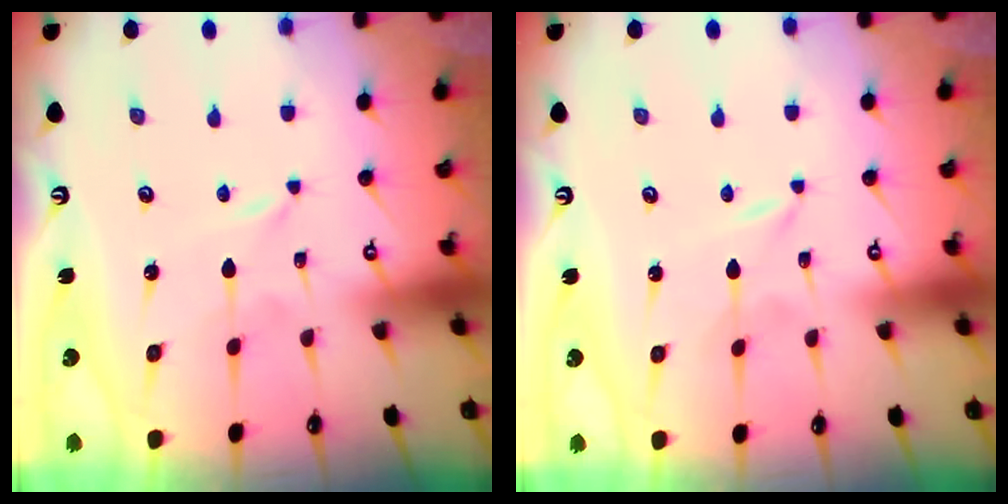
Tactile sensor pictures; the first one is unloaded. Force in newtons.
{"total": 0.0}